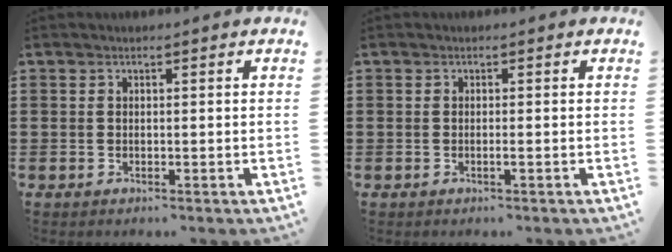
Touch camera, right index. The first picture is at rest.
{"total": 0.6, "force": [-0.2, -0.1, 0.6], "torque": [-0.010, -0.004, -0.003]}